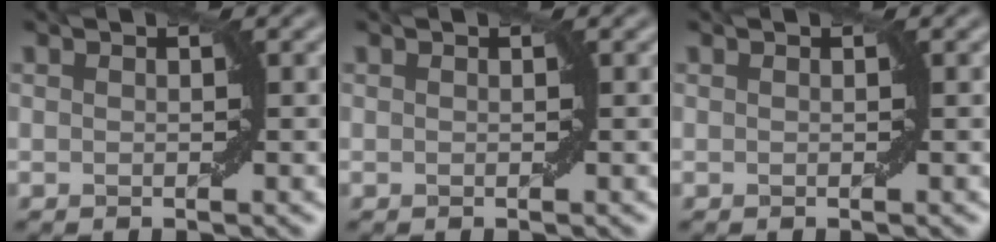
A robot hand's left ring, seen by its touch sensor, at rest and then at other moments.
{"total": 0.0}
{"total": 0.0}